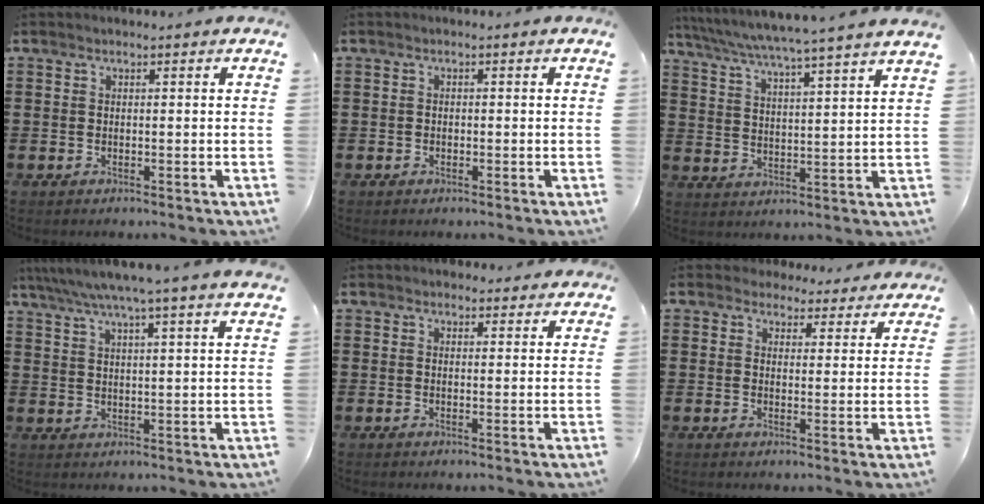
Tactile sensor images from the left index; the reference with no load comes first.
{"total": 0.6, "force": [-0.4, 0.5, 0.2], "torque": [-0.005, 0.002, -0.008]}
{"total": 5.1, "force": [4.6, -1.0, 1.9], "torque": [-0.059, -0.036, 0.073]}
{"total": 6.0, "force": [5.1, -0.8, 3.0], "torque": [-0.076, -0.024, 0.086]}
{"total": 2.1, "force": [1.9, 0.7, 0.1], "torque": [0.001, -0.001, 0.036]}
{"total": 3.6, "force": [3.3, 1.3, 0.5], "torque": [-0.016, -0.010, 0.061]}